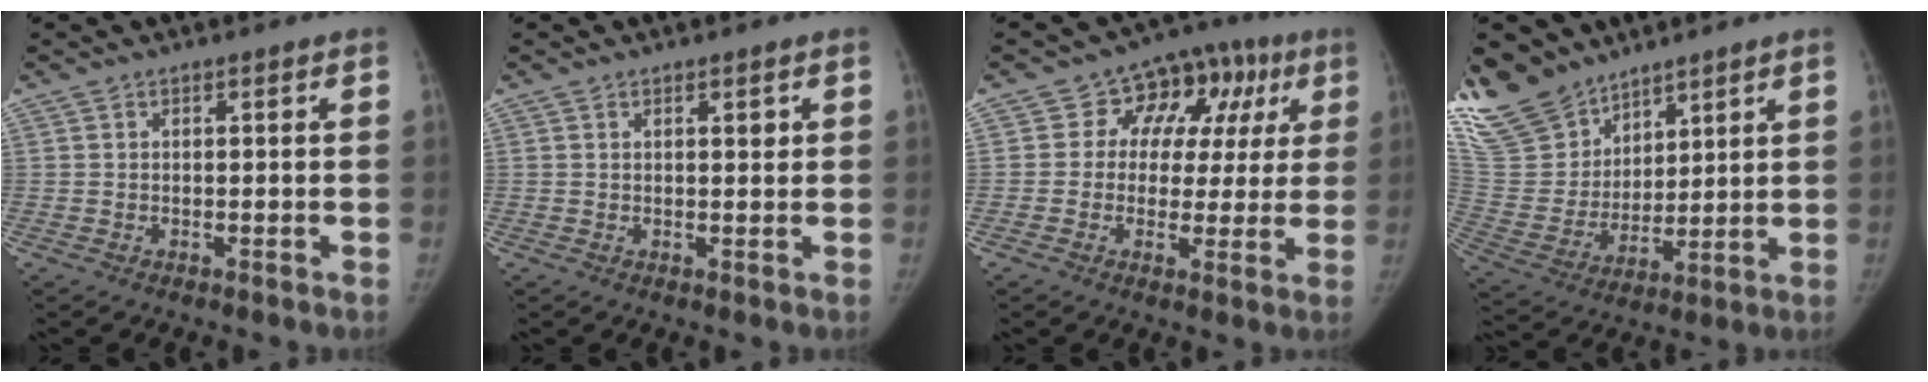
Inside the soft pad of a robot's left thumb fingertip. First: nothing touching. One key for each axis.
{"total": 1.4, "fx": 0.6, "fy": 0.5, "fz": 1.1, "tx": -0.010, "ty": -0.002, "tz": 0.009}
{"total": 11.9, "fx": 3.5, "fy": 9.5, "fz": 6.2, "tx": -0.014, "ty": 0.017, "tz": 0.040}
{"total": 19.5, "fx": 15.4, "fy": 10.3, "fz": 6.1, "tx": -0.116, "ty": -0.052, "tz": 0.312}